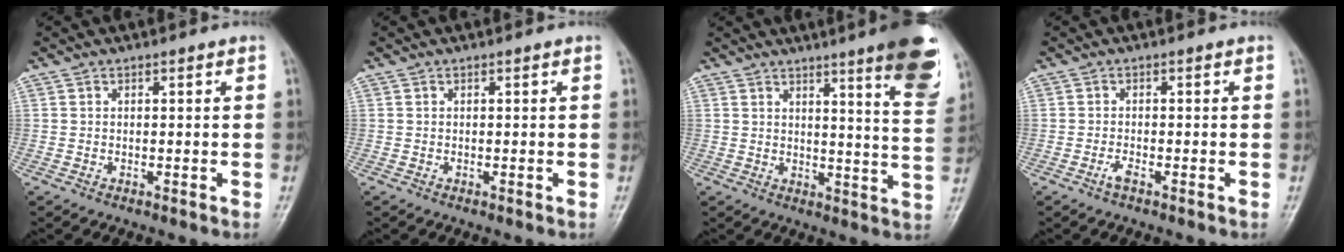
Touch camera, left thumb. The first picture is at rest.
{"total": 0.0}
{"total": 14.1, "force": [8.3, 1.6, 11.3], "torque": [-0.127, -0.048, 0.100]}
{"total": 1.5, "force": [-0.9, 0.3, 1.1], "torque": [-0.025, 0.002, -0.020]}